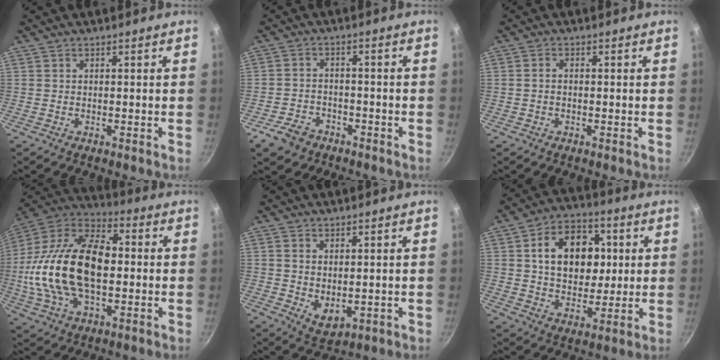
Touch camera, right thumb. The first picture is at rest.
{"total": 6.0, "force": [-3.8, 4.1, 2.0], "torque": [-0.035, 0.036, -0.062]}
{"total": 1.4, "force": [-0.3, 0.9, 1.0], "torque": [-0.020, 0.010, -0.006]}
{"total": 25.7, "force": [-0.7, 14.8, 21.0], "torque": [-0.394, 0.035, -0.023]}
{"total": 4.9, "force": [0.6, 3.1, 3.7], "torque": [-0.057, -0.017, 0.019]}
{"total": 16.0, "force": [3.2, 11.7, 10.4], "torque": [-0.115, 0.007, 0.048]}